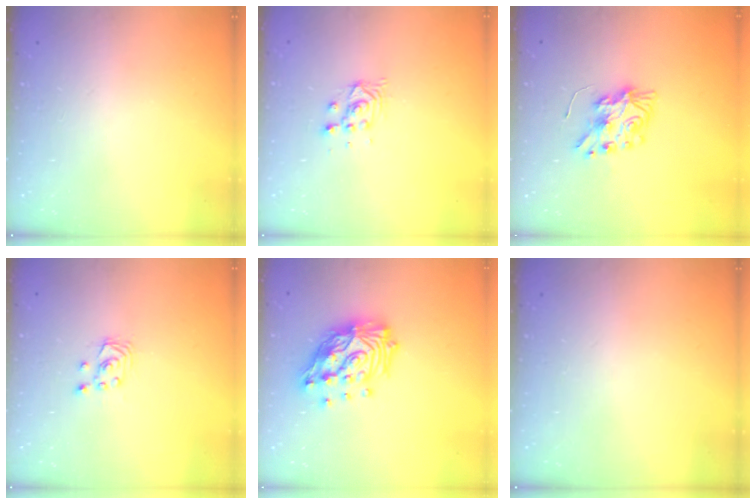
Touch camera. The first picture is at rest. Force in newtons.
{"total": 4.4, "press": 4.4, "slide": 0.2}
{"total": 7.7, "press": 7.7, "slide": 0.3}
{"total": 2.9, "press": 2.8, "slide": 0.3}
{"total": 18.2, "press": 18.1, "slide": 1.6}
{"total": 0.0}